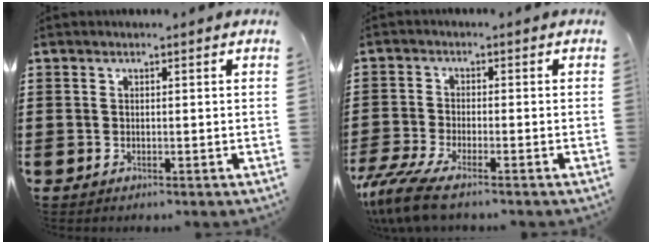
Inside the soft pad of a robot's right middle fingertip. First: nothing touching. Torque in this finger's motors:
{"motor_torque": [1.25, -0.68, 0.42, 0.13]}